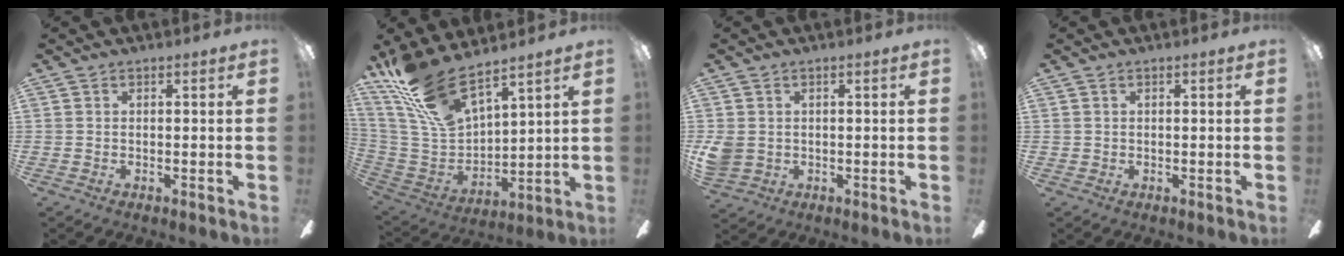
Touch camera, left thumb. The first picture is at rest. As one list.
[{"total": 18.2, "force": [13.8, 5.8, 10.3], "torque": [-0.235, -0.084, 0.249]}, {"total": 4.2, "force": [0.2, 3.7, 2.0], "torque": [-0.043, 0.002, 0.004]}, {"total": 0.8, "force": [0.3, 0.7, 0.1], "torque": [-0.003, 0.005, 0.005]}]